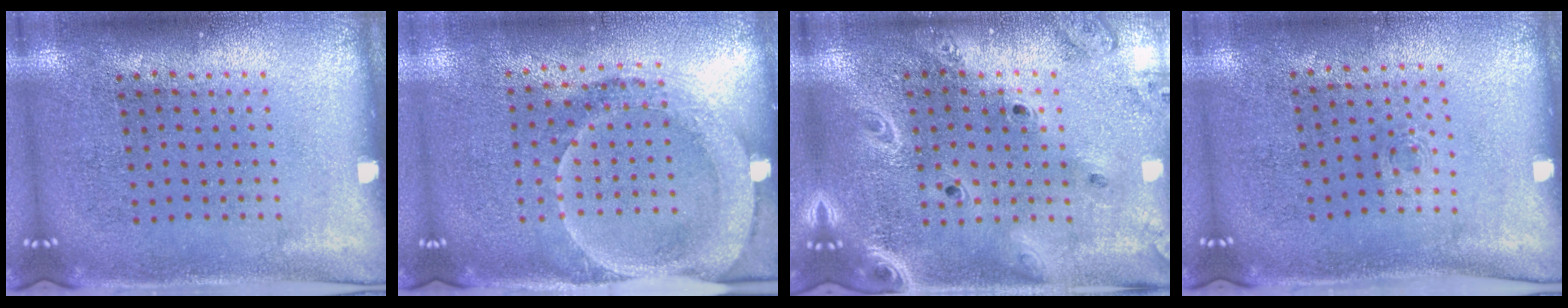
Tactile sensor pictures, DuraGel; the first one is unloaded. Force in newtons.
{"total": 1.8, "press": 1.6, "slide": 0.7}
{"total": 2.4, "press": 2.1, "slide": 1.2}
{"total": 0.5, "press": 0.3, "slide": 0.4}